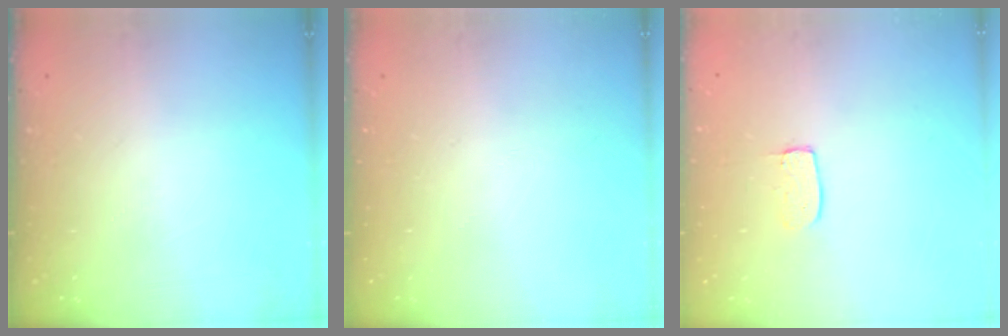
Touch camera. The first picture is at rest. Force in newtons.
{"total": 0.0}
{"total": 5.0, "press": 5.0, "slide": 0.3}